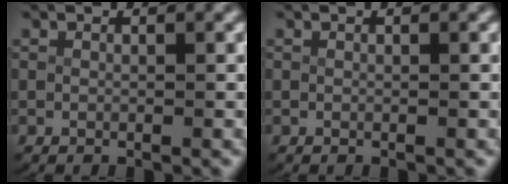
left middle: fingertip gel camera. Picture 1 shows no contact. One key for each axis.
{"total": 0.0}